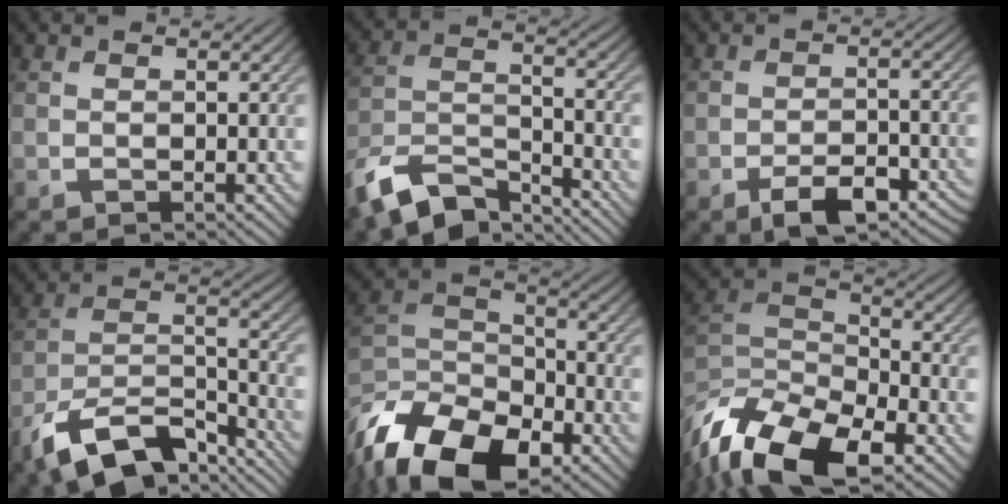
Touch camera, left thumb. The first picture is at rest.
{"total": 10.0, "force": [-8.3, 3.2, 4.7], "torque": [-0.095, -0.005, -0.168]}
{"total": 6.0, "force": [-3.7, 2.3, 4.2], "torque": [-0.064, 0.005, -0.057]}
{"total": 13.6, "force": [-10.0, 4.7, 7.8], "torque": [-0.149, -0.012, -0.186]}
{"total": 16.3, "force": [-11.0, 8.2, 8.9], "torque": [-0.220, -0.038, -0.191]}
{"total": 15.3, "force": [-10.0, 6.6, 9.5], "torque": [-0.230, -0.020, -0.179]}